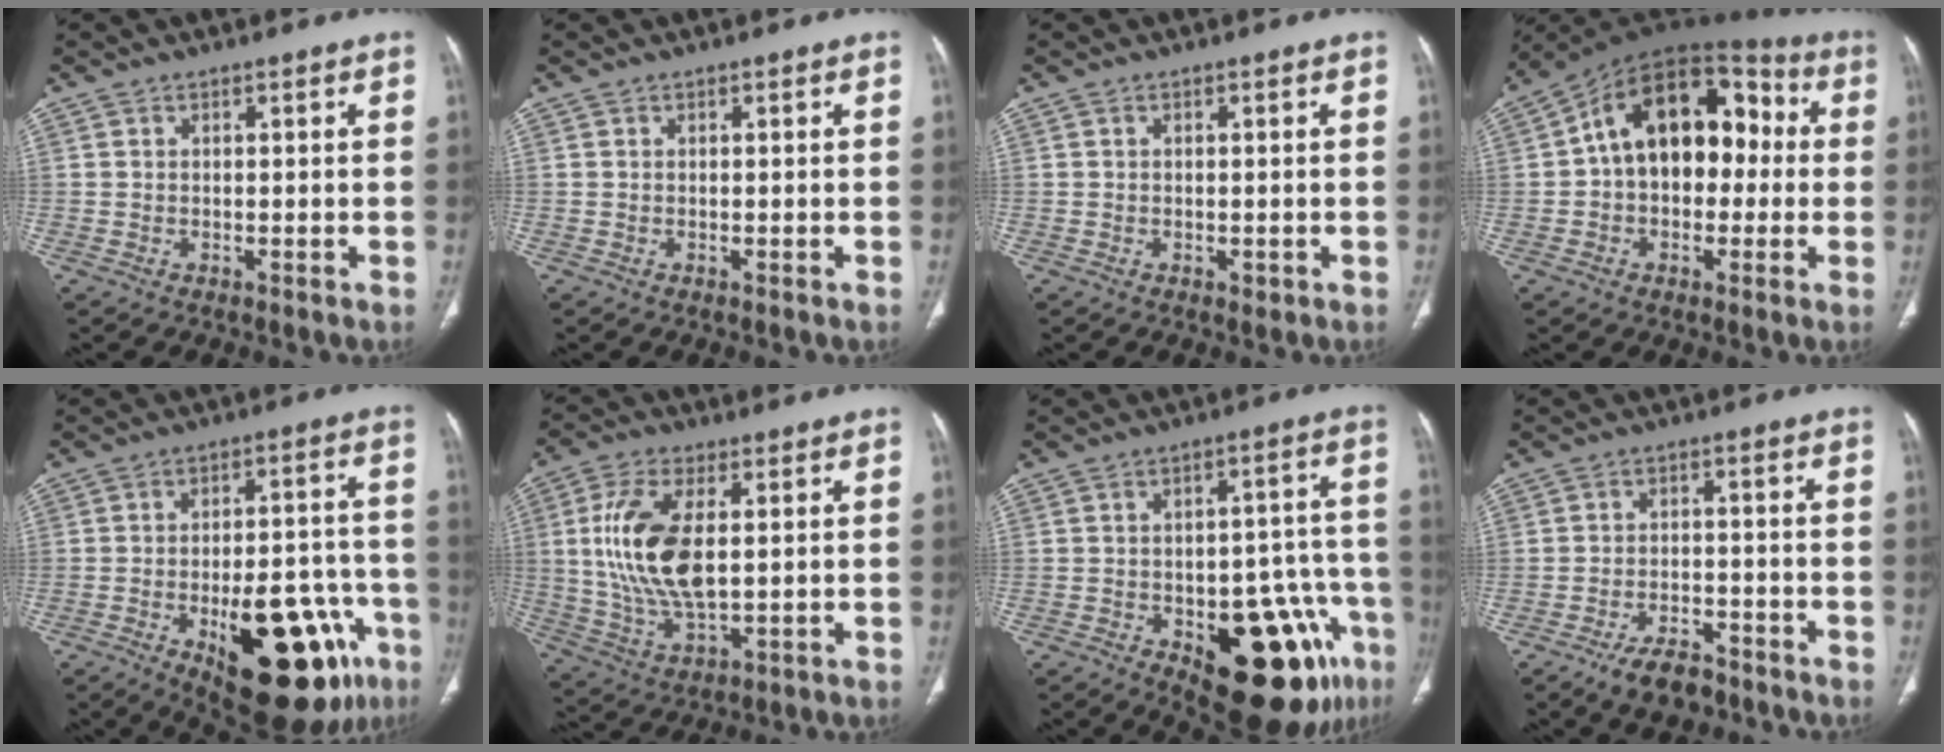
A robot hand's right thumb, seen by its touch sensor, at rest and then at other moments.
{"total": 0.0}
{"total": 0.9, "force": [-0.2, 0.6, 0.6], "torque": [-0.008, -0.001, -0.001]}
{"total": 18.0, "force": [1.0, 11.8, 13.5], "torque": [-0.168, 0.056, 0.006]}
{"total": 25.5, "force": [-10.9, 11.1, 20.2], "torque": [-0.204, 0.042, -0.134]}
{"total": 15.0, "force": [1.9, 7.2, 13.1], "torque": [-0.269, -0.010, 0.043]}
{"total": 21.3, "force": [-9.6, 8.9, 16.9], "torque": [-0.163, 0.053, -0.111]}
{"total": 6.8, "force": [-5.0, 3.1, 3.4], "torque": [-0.053, 0.025, -0.082]}